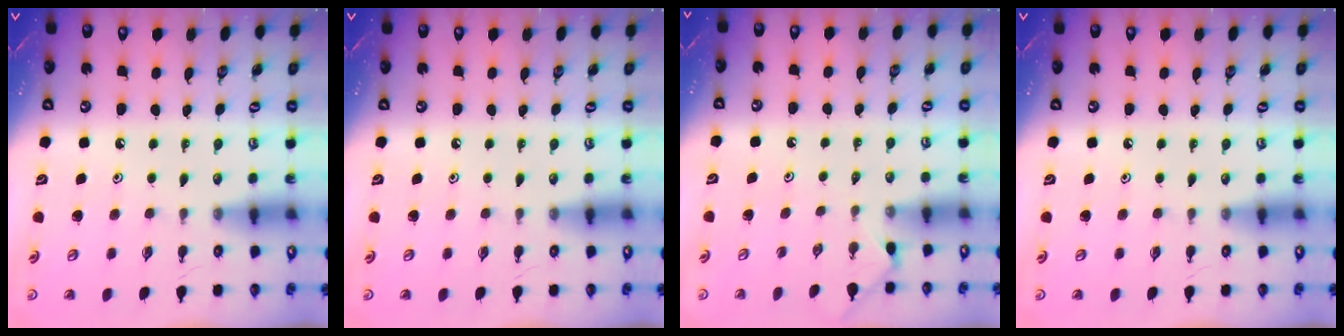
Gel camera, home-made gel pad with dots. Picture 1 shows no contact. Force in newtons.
{"total": 0.0}
{"total": 2.3, "press": 2.3, "slide": 0.4}
{"total": 0.0}